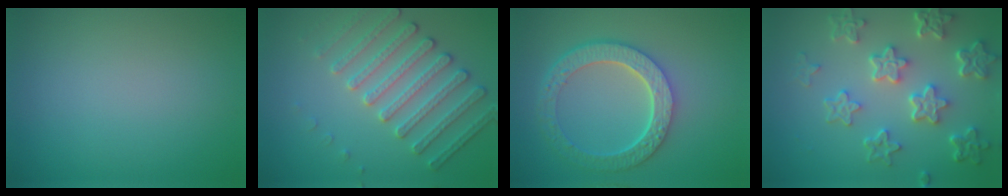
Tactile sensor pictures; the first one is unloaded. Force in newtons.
{"total": 4.2, "press": 4.1, "slide": 1.2}
{"total": 6.0, "press": 4.4, "slide": 4.1}
{"total": 6.2, "press": 4.8, "slide": 4.0}